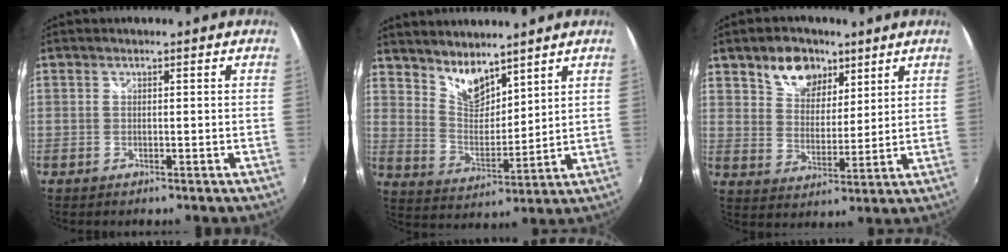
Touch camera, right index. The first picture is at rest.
{"total": 8.5, "force": [7.1, 3.2, 3.5], "torque": [-0.055, -0.003, 0.137]}
{"total": 10.1, "force": [6.4, 6.5, 4.3], "torque": [-0.077, 0.023, 0.114]}